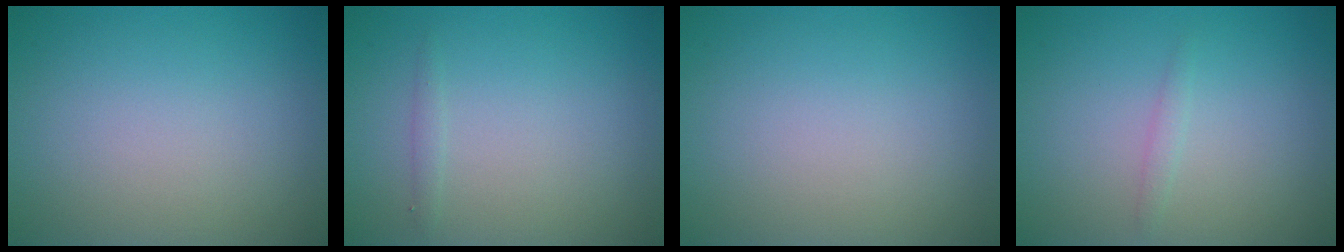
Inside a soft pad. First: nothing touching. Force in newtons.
{"total": 0.6, "press": 0.6, "slide": 0.0}
{"total": 0.0}
{"total": 0.8, "press": 0.8, "slide": 0.0}